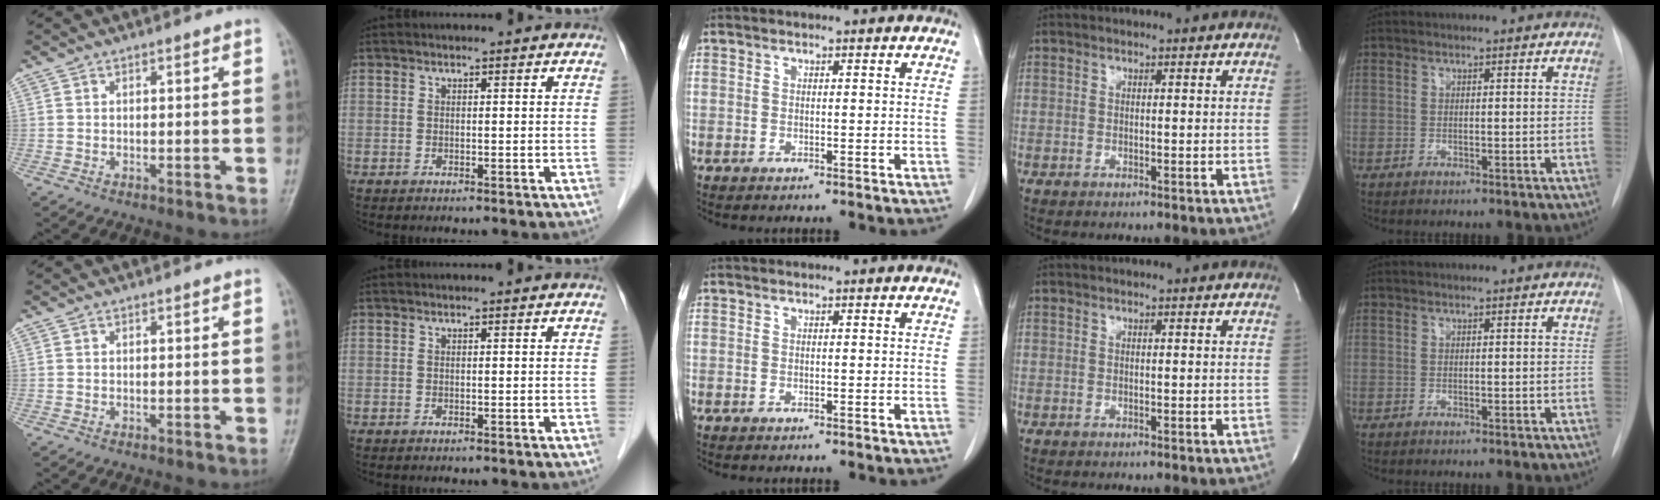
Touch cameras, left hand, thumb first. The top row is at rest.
{}